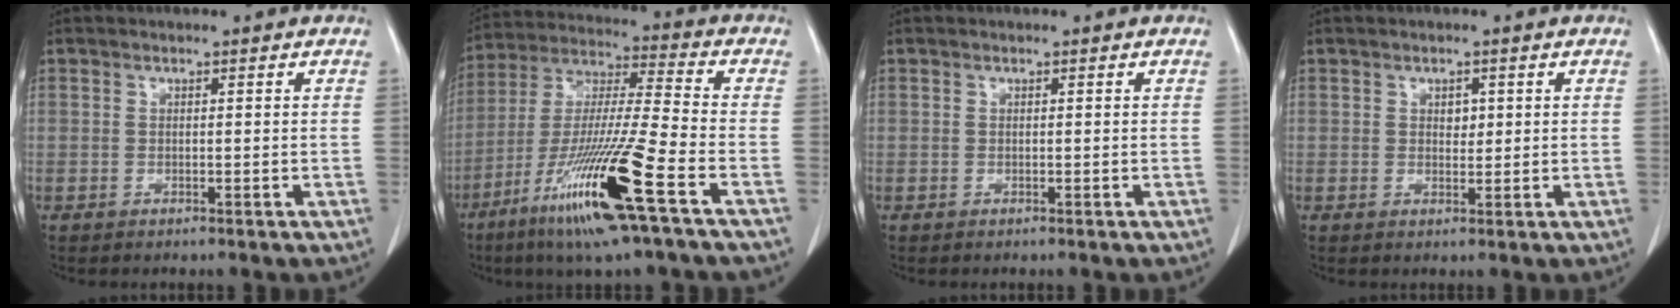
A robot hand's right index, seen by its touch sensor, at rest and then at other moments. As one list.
[{"total": 17.9, "force": [-8.9, -0.5, 15.5], "torque": [-0.330, -0.041, -0.172]}, {"total": 0.0}, {"total": 1.6, "force": [0.5, 1.1, 1.1], "torque": [-0.013, -0.002, 0.008]}]